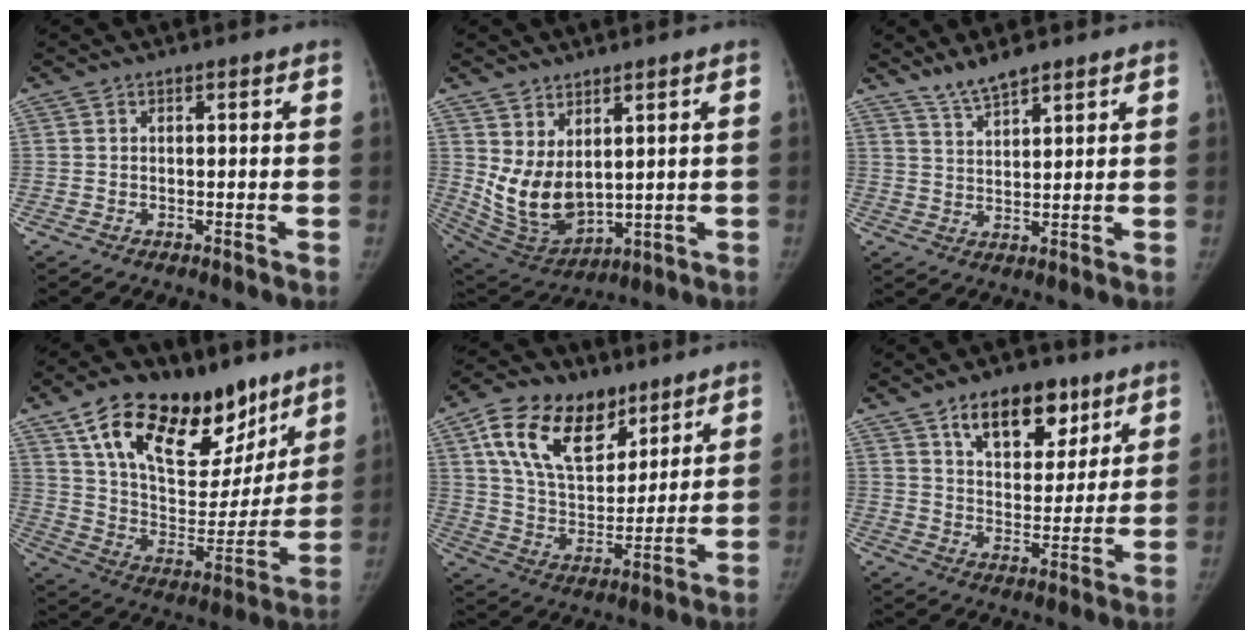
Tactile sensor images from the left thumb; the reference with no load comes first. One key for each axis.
{"total": 10.9, "fx": 3.3, "fy": 6.5, "fz": 8.1, "tx": -0.135, "ty": -0.034, "tz": 0.090}
{"total": 5.5, "fx": 4.7, "fy": 1.1, "fz": 2.6, "tx": -0.044, "ty": -0.026, "tz": 0.093}
{"total": 28.6, "fx": 17.0, "fy": 14.6, "fz": 17.8, "tx": -0.236, "ty": -0.030, "tz": 0.279}
{"total": 20.1, "fx": 10.4, "fy": 12.3, "fz": 12.0, "tx": -0.177, "ty": -0.030, "tz": 0.186}
{"total": 14.2, "fx": 8.2, "fy": 8.1, "fz": 8.3, "tx": -0.080, "ty": -0.040, "tz": 0.131}